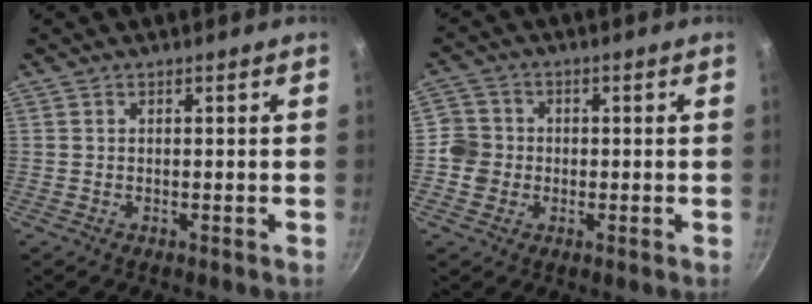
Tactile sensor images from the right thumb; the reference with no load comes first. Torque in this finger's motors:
{"motor_torque": [-0.05, -0.05, 0.30, 0.13, -0.01]}